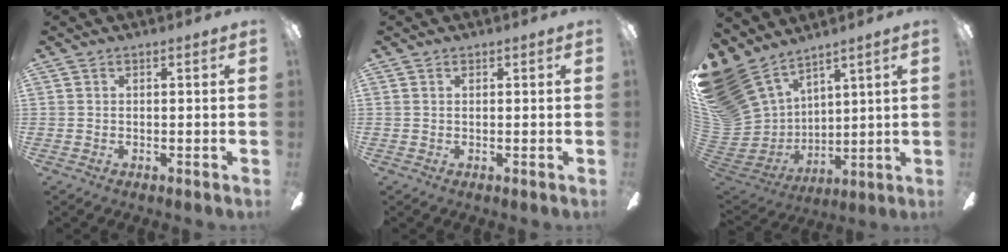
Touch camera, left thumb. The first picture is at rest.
{"total": 0.6, "force": [0.3, 0.4, 0.4], "torque": [-0.009, 0.002, 0.005]}
{"total": 21.0, "force": [12.7, 13.9, 9.4], "torque": [-0.229, -0.080, 0.257]}